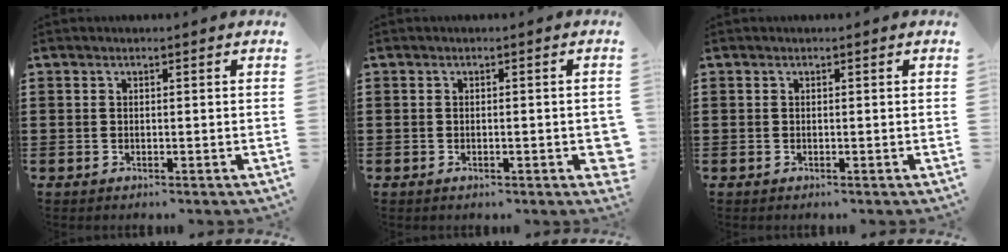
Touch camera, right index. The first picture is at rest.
{"total": 2.1, "force": [-0.5, 0.6, 2.0], "torque": [-0.033, -0.002, -0.008]}
{"total": 0.0}